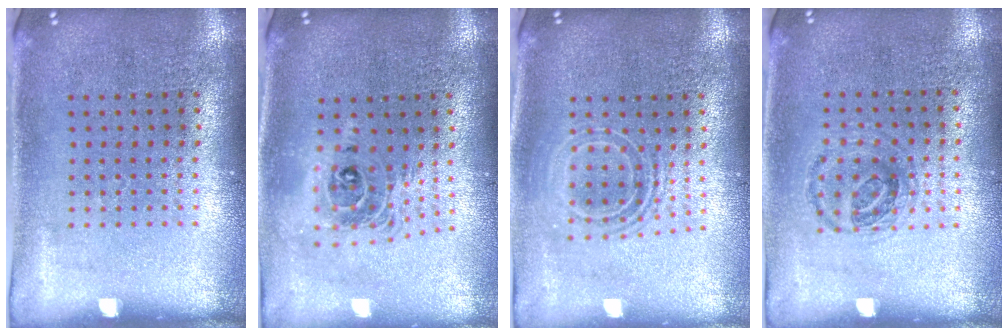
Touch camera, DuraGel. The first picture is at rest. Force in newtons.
{"total": 2.0, "press": 1.5, "slide": 1.3}
{"total": 1.7, "press": 1.3, "slide": 1.1}
{"total": 0.9, "press": 0.9, "slide": 0.3}